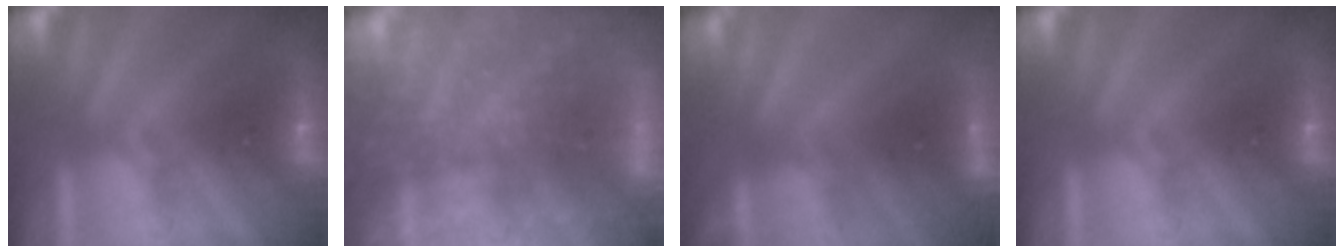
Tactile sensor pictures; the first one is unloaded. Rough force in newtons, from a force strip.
{"total": 7.5}
{"total": 4.6}
{"total": 0.0}